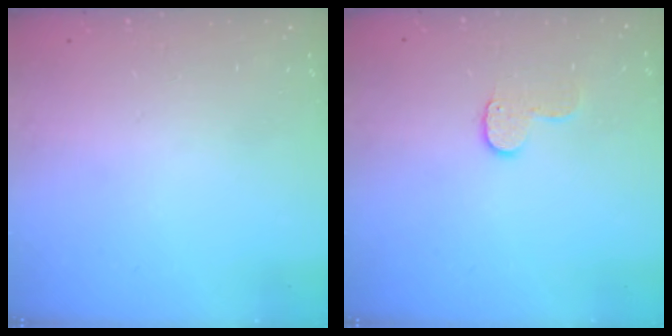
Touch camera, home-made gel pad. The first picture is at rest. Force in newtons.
{"total": 6.5, "press": 6.4, "slide": 0.4}